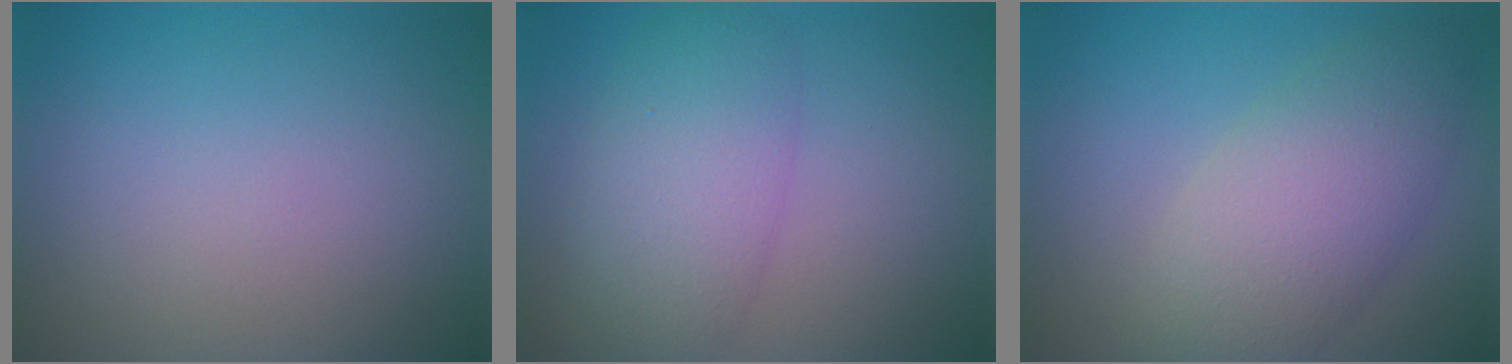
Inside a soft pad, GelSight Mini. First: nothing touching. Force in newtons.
{"total": 5.8, "press": 5.8, "slide": 0.2}
{"total": 6.3, "press": 6.3, "slide": 0.4}